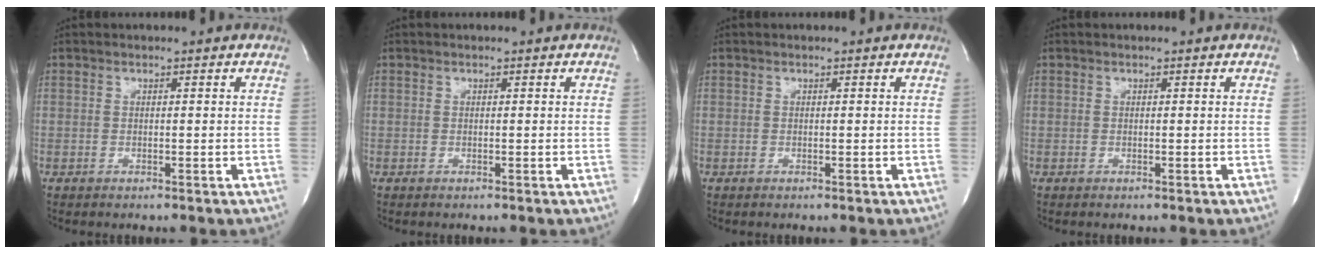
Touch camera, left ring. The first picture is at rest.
{"total": 0.0}
{"total": 0.0}
{"total": 0.0}